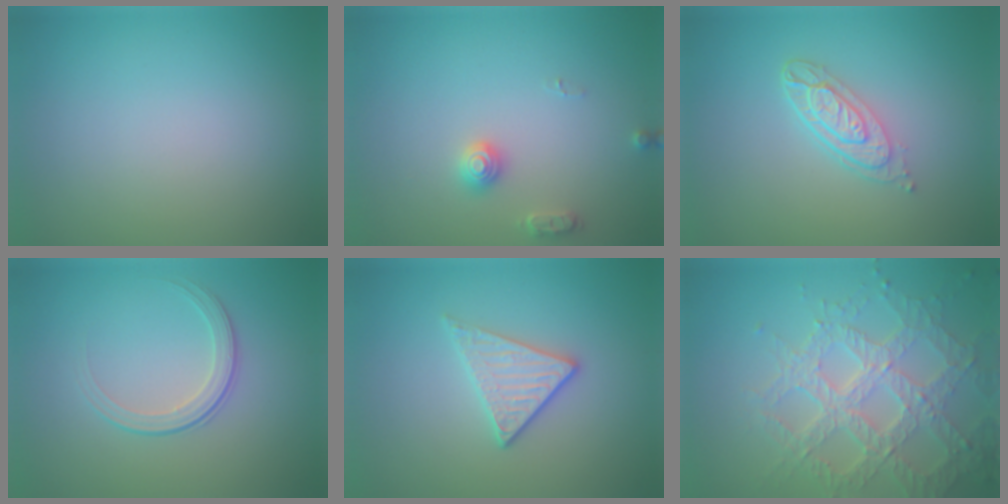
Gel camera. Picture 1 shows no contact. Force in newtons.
{"total": 2.0, "press": 2.0, "slide": 0.3}
{"total": 3.9, "press": 2.8, "slide": 2.6}
{"total": 2.1, "press": 1.5, "slide": 1.5}
{"total": 3.0, "press": 2.7, "slide": 1.2}
{"total": 7.0, "press": 5.2, "slide": 4.6}